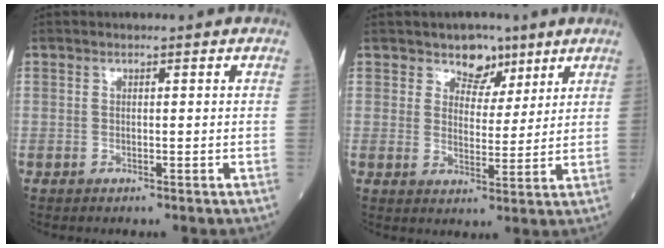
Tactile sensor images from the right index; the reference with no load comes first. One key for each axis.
{"total": 5.1, "fx": 3.6, "fy": 3.3, "fz": 1.6, "tx": -0.012, "ty": -0.001, "tz": 0.056}